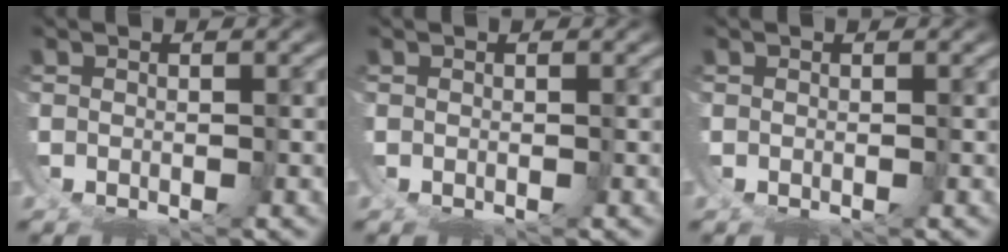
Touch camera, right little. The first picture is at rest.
{"total": 0.0}
{"total": 0.0}